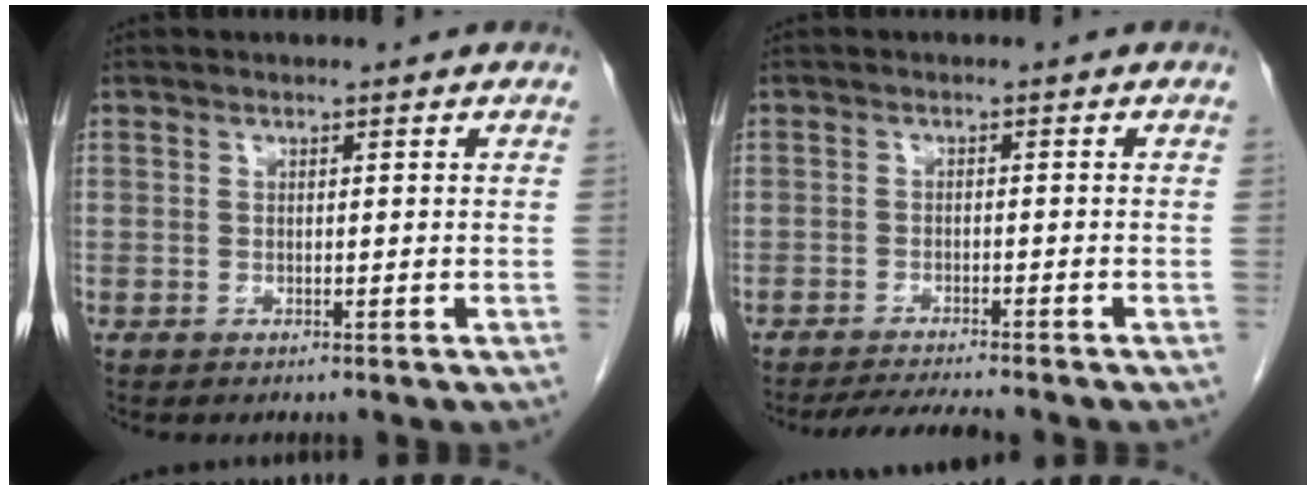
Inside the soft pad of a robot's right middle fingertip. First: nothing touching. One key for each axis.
{"total": 5.1, "fx": -4.7, "fy": -0.3, "fz": 1.8, "tx": -0.029, "ty": -0.015, "tz": -0.077}